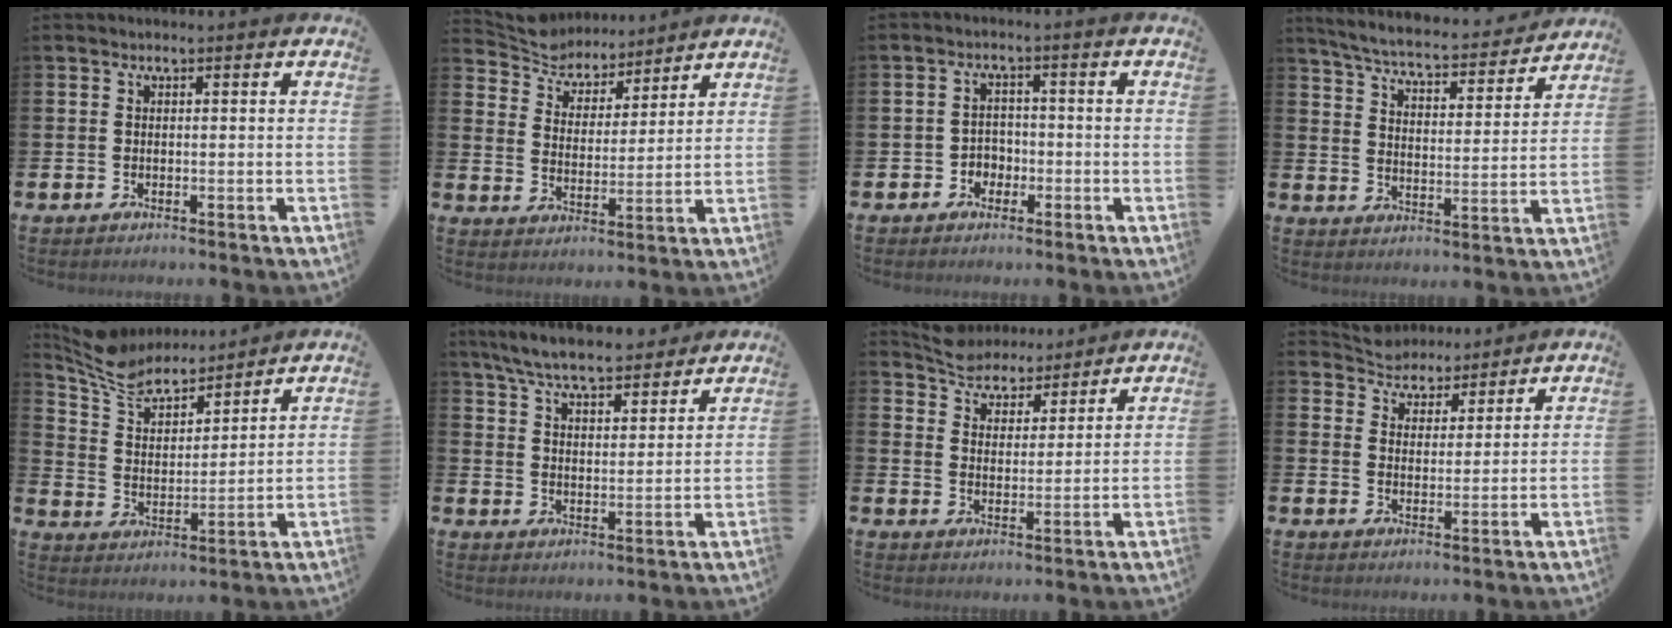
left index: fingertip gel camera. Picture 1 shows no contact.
{"total": 5.8, "force": [5.4, 2.0, 0.1], "torque": [-0.038, -0.040, 0.092]}
{"total": 2.7, "force": [-1.4, 2.2, 0.7], "torque": [-0.019, 0.006, -0.034]}
{"total": 5.6, "force": [5.4, 0.6, 1.5], "torque": [-0.059, -0.042, 0.086]}
{"total": 8.4, "force": [7.8, 2.4, 2.2], "torque": [-0.079, -0.044, 0.141]}
{"total": 7.4, "force": [6.9, 1.3, 2.2], "torque": [-0.073, -0.034, 0.125]}
{"total": 5.4, "force": [5.2, 1.4, -0.1], "torque": [-0.023, -0.027, 0.093]}
{"total": 4.5, "force": [4.2, 1.3, -0.7], "torque": [-0.011, -0.027, 0.075]}